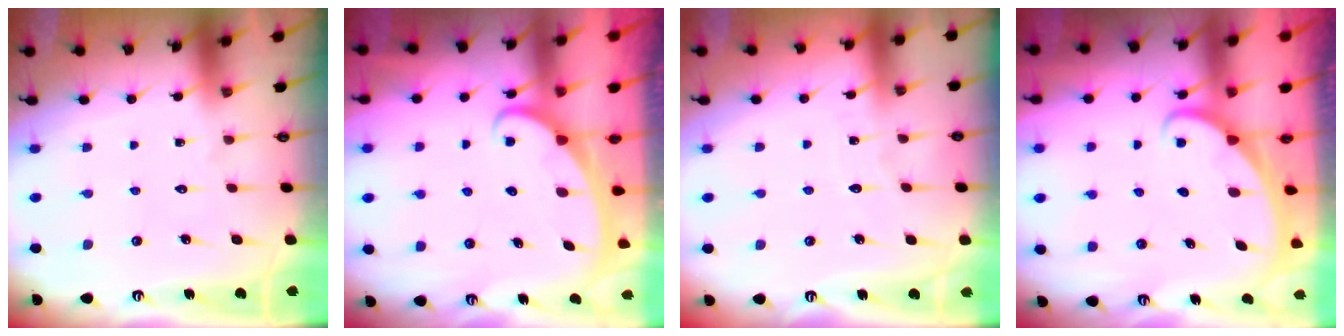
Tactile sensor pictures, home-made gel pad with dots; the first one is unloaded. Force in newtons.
{"total": 2.4, "press": 2.4, "slide": 0.4}
{"total": 2.6, "press": 2.6, "slide": 0.3}
{"total": 1.7, "press": 1.7, "slide": 0.1}